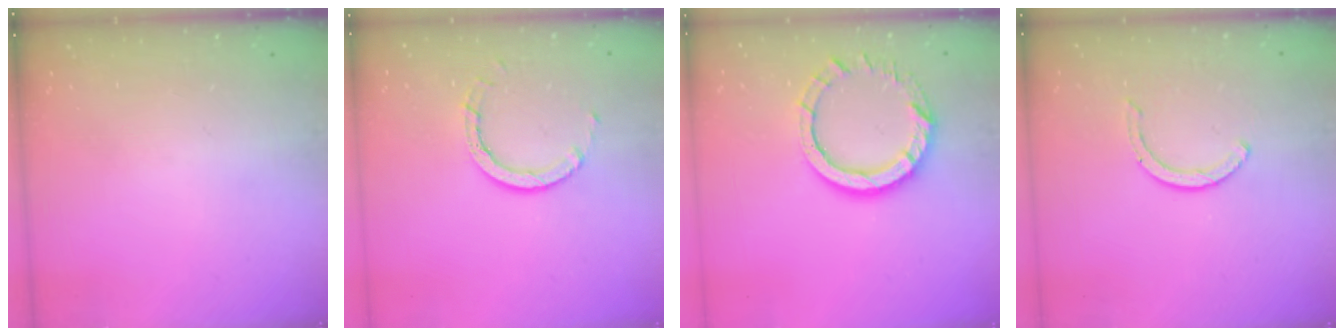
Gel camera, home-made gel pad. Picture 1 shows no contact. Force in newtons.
{"total": 5.0, "press": 5.0, "slide": 0.3}
{"total": 10.5, "press": 10.4, "slide": 1.0}
{"total": 2.9, "press": 2.9, "slide": 0.4}